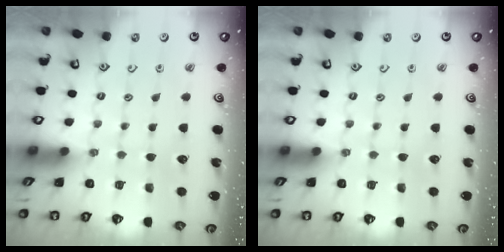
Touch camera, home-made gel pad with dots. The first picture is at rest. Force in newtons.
{"total": 0.0}